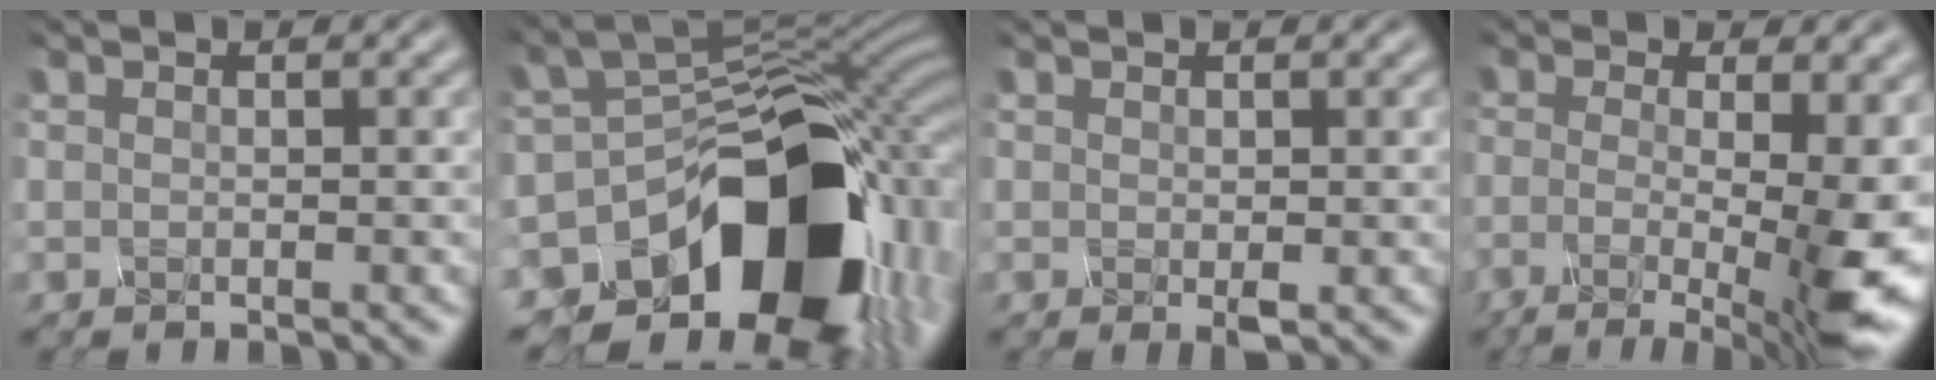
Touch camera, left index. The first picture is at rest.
{"total": 16.1, "force": [-8.3, 9.9, 9.6], "torque": [-0.133, -0.014, -0.113]}
{"total": 0.7, "force": [-0.4, -0.5, 0.1], "torque": [-0.022, -0.004, 0.017]}
{"total": 11.7, "force": [-2.2, 3.6, 10.9], "torque": [-0.135, 0.003, -0.019]}